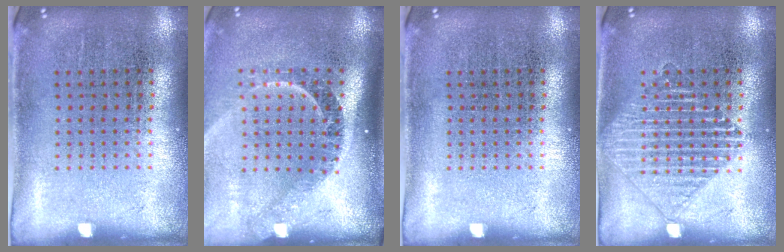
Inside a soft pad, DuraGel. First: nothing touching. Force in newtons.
{"total": 2.4, "press": 1.7, "slide": 1.7}
{"total": 0.0}
{"total": 2.6, "press": 2.6, "slide": 0.5}